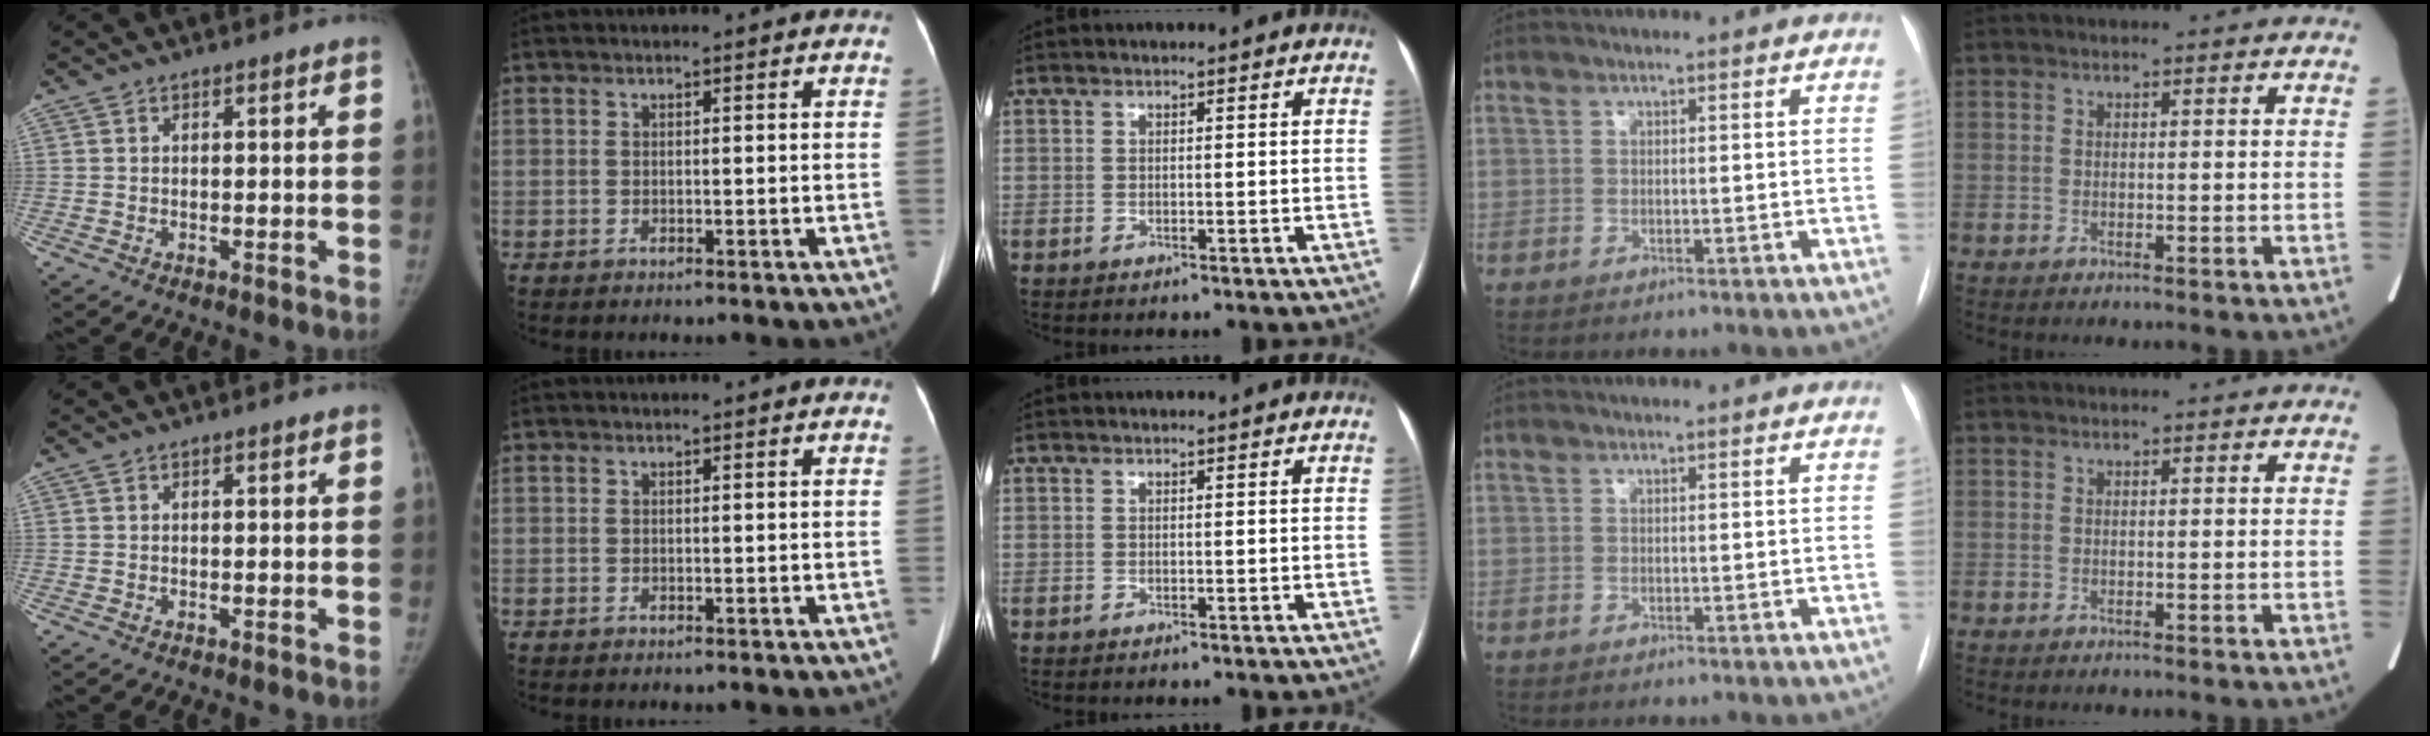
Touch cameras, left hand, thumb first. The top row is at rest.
{}